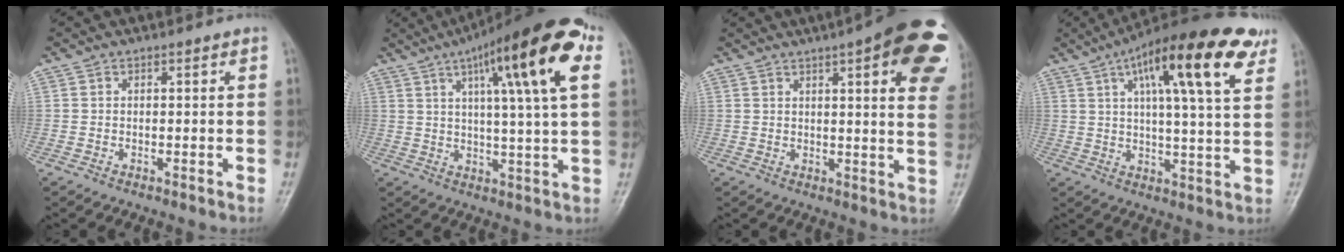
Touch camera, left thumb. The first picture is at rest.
{"total": 19.9, "force": [8.0, 3.2, 18.0], "torque": [-0.258, 0.000, 0.113]}
{"total": 21.4, "force": [9.6, 5.5, 18.4], "torque": [-0.195, -0.012, 0.111]}
{"total": 19.7, "force": [9.5, 4.5, 16.7], "torque": [-0.240, -0.006, 0.139]}